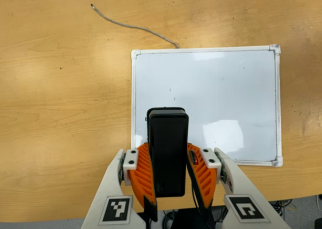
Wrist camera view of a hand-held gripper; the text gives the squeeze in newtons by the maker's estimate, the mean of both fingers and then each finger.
{"total": 5.5, "left": 4.8, "right": 6.1}